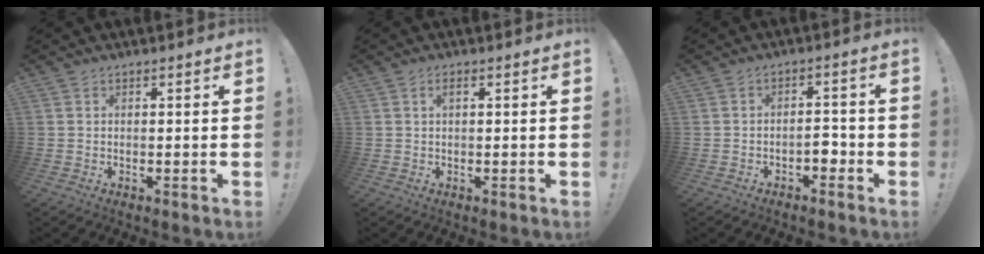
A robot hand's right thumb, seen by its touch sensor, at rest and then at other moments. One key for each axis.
{"total": 1.2, "fx": 0.3, "fy": 0.2, "fz": 1.1, "tx": -0.019, "ty": 0.002, "tz": 0.003}
{"total": 4.0, "fx": -2.1, "fy": 2.1, "fz": 2.7, "tx": -0.040, "ty": 0.012, "tz": -0.038}